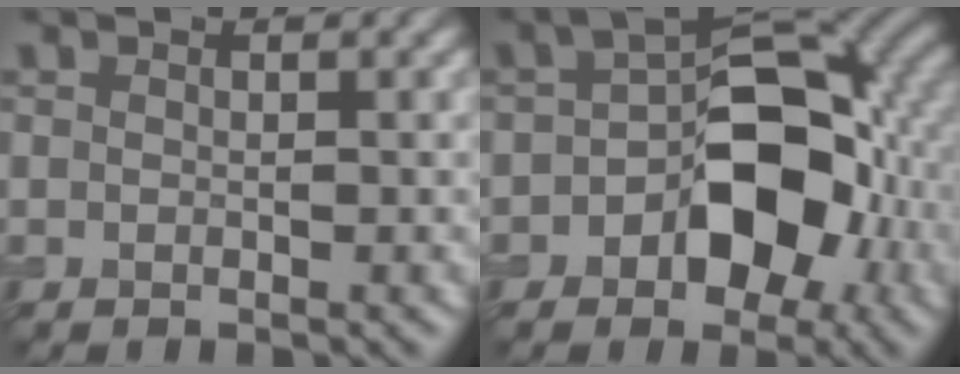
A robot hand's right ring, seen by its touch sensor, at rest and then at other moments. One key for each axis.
{"total": 8.6, "fx": -2.2, "fy": 5.3, "fz": 6.4, "tx": -0.085, "ty": 0.017, "tz": -0.042}